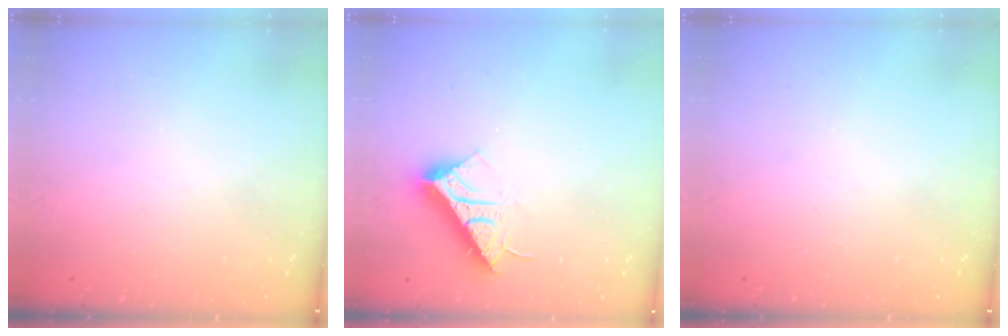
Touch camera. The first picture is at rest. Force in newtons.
{"total": 14.2, "press": 14.1, "slide": 0.5}
{"total": 0.0}